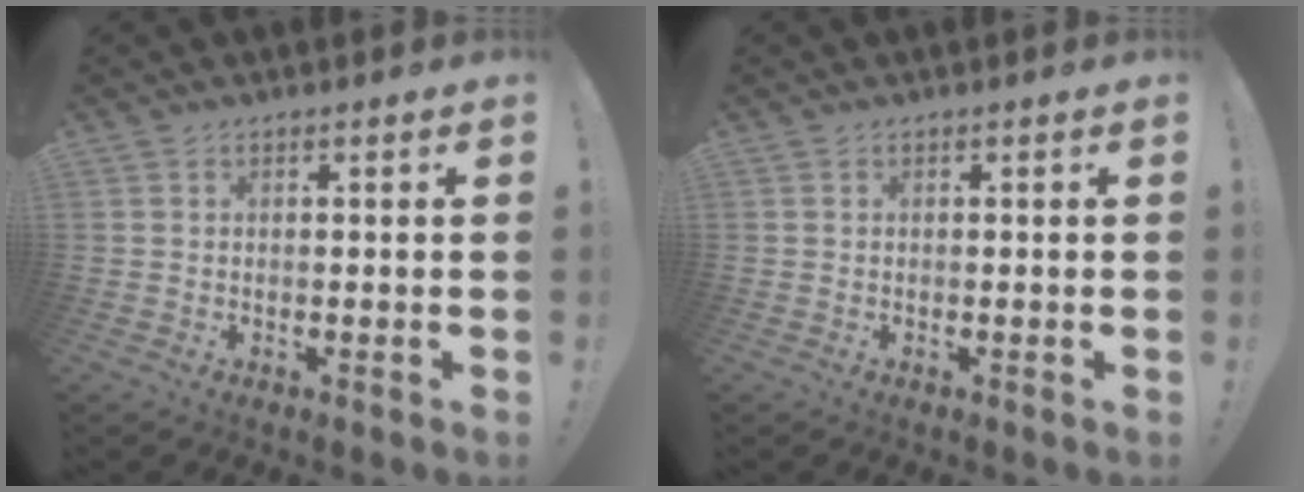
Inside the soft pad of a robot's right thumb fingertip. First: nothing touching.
{"total": 0.0}